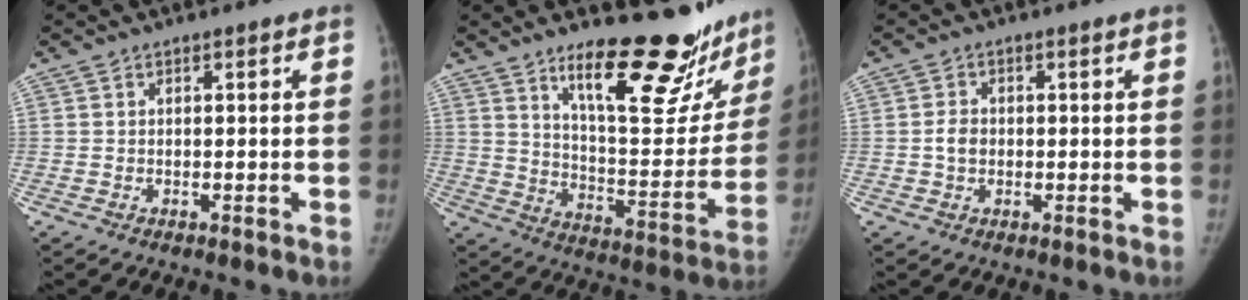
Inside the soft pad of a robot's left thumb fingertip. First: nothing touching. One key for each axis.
{"total": 22.4, "fx": 16.6, "fy": 7.4, "fz": 13.1, "tx": -0.131, "ty": -0.118, "tz": 0.245}
{"total": 2.6, "fx": -0.1, "fy": 2.0, "fz": 1.6, "tx": -0.027, "ty": 0.007, "tz": -0.004}